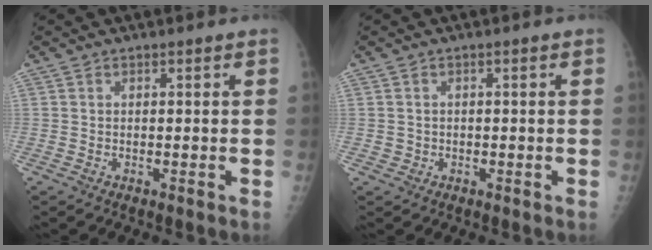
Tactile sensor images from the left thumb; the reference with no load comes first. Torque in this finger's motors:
{"motor_torque": [-0.12, 0.03, 0.07, 0.16, 0.02]}